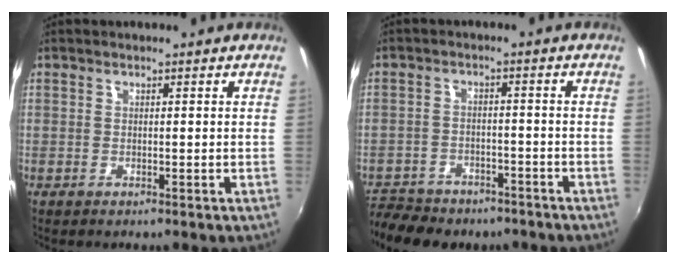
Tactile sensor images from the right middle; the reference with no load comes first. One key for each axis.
{"total": 12.8, "fx": -10.2, "fy": 6.1, "fz": 4.8, "tx": -0.128, "ty": -0.012, "tz": -0.157}